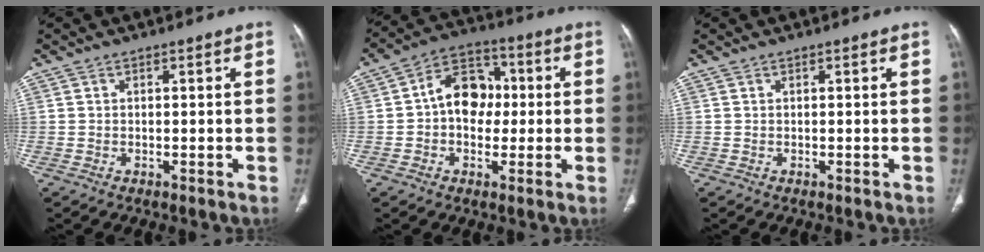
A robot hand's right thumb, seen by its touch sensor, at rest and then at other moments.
{"total": 11.1, "force": [0.3, 8.3, 7.3], "torque": [-0.081, 0.029, -0.005]}
{"total": 0.0}